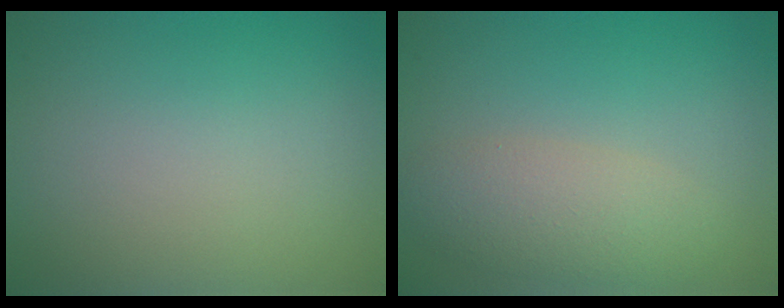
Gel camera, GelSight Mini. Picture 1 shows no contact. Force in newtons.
{"total": 3.6, "press": 3.6, "slide": 0.2}